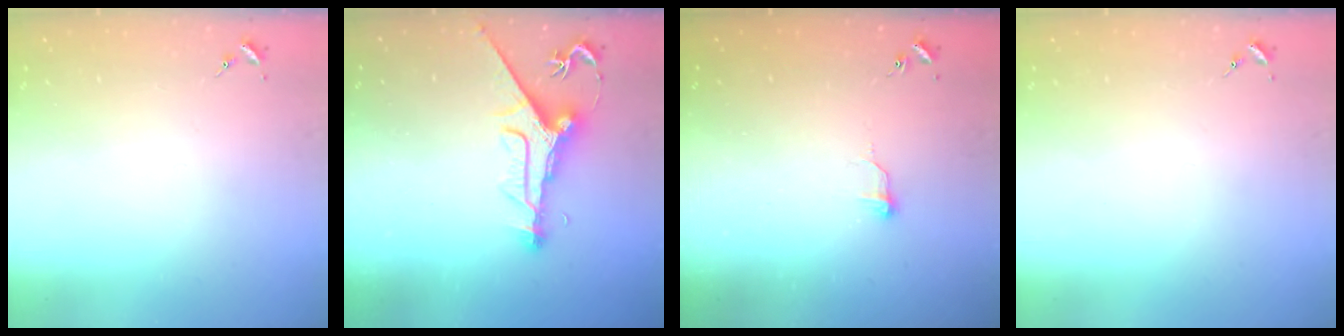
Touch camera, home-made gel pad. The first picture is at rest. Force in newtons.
{"total": 12.2, "press": 12.2, "slide": 0.8}
{"total": 6.4, "press": 6.4, "slide": 0.5}
{"total": 0.0}